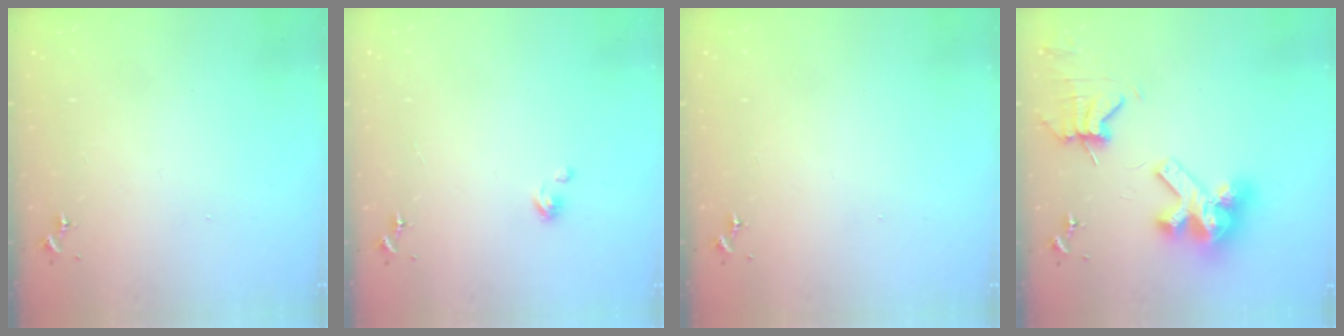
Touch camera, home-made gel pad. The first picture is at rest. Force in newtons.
{"total": 2.7, "press": 2.7, "slide": 0.3}
{"total": 0.0}
{"total": 13.8, "press": 13.6, "slide": 1.9}